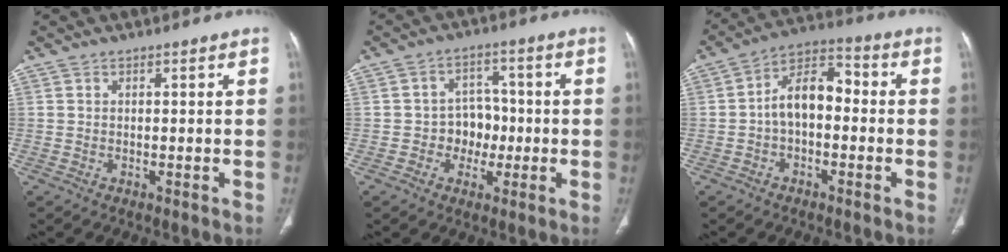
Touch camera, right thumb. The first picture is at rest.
{"total": 6.6, "force": [-1.4, 5.6, 3.2], "torque": [-0.005, 0.020, -0.029]}
{"total": 9.6, "force": [-0.8, 5.9, 7.5], "torque": [-0.109, 0.040, -0.029]}